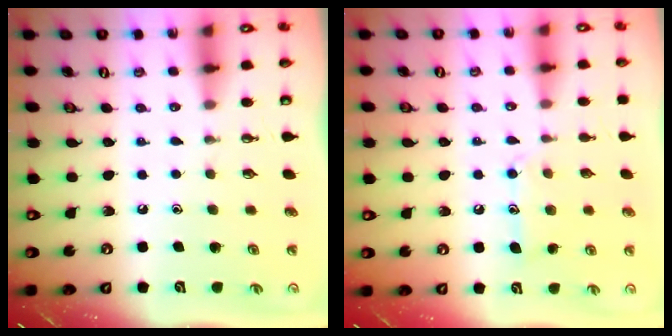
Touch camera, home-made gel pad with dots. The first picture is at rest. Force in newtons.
{"total": 10.3, "press": 10.3, "slide": 0.9}